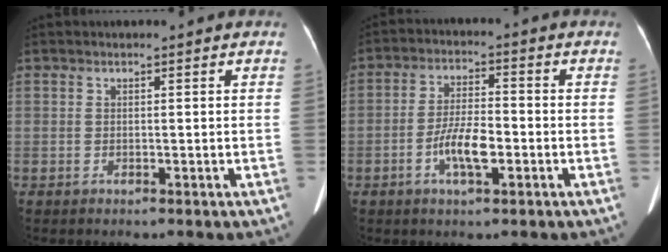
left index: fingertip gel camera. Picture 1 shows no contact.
{"total": 6.5, "force": [-2.4, 1.7, 5.8], "torque": [-0.113, -0.003, -0.046]}